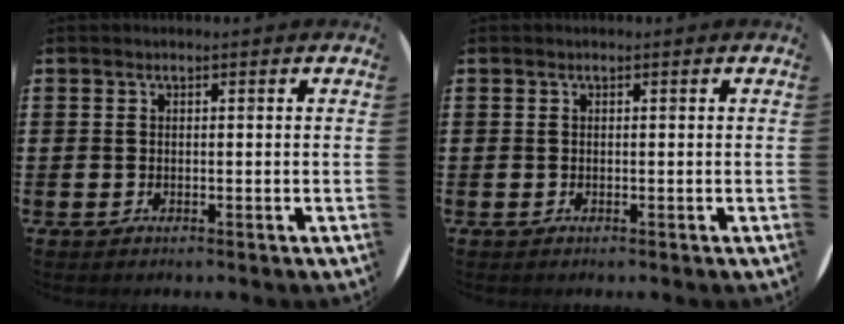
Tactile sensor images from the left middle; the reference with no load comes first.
{"total": 0.0}